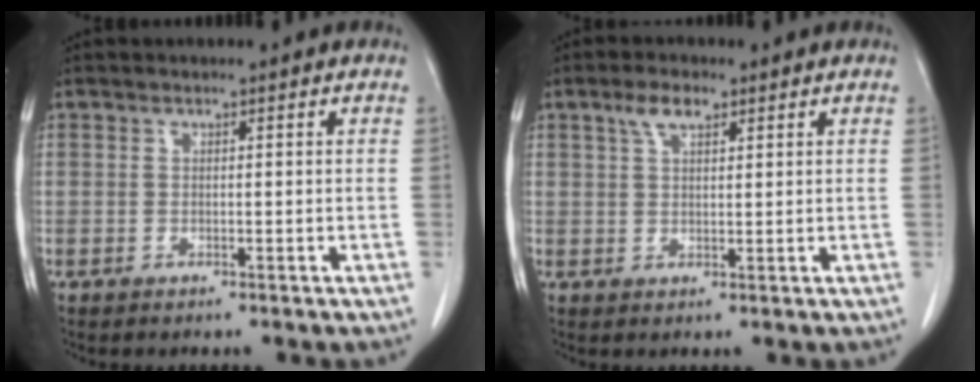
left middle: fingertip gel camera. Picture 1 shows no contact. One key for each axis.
{"total": 3.5, "fx": 2.1, "fy": 1.4, "fz": 2.4, "tx": -0.053, "ty": 0.010, "tz": 0.042}